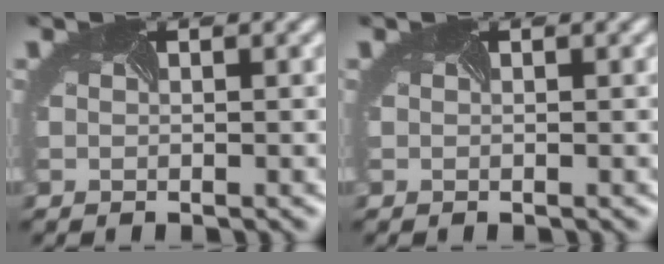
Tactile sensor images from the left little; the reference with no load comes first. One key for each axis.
{"total": 0.0}